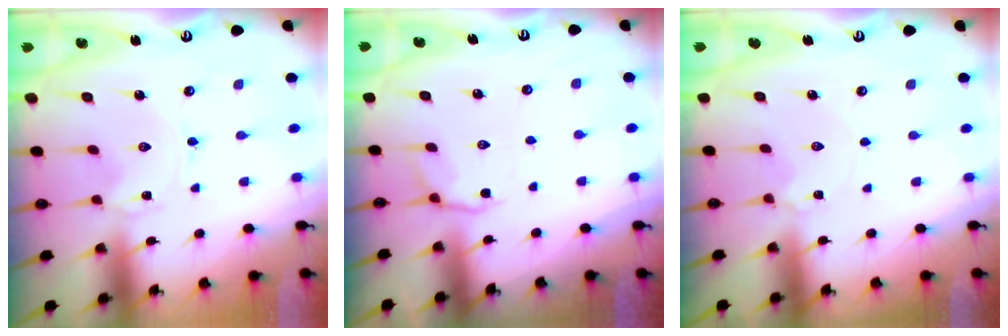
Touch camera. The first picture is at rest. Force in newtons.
{"total": 3.5, "press": 3.0, "slide": 1.8}
{"total": 2.5, "press": 2.5, "slide": 0.4}